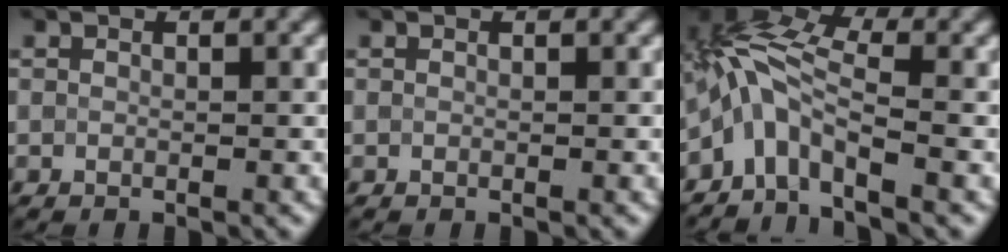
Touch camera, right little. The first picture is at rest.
{"total": 0.0}
{"total": 5.3, "force": [-2.4, 2.0, 4.3], "torque": [-0.080, 0.013, -0.061]}